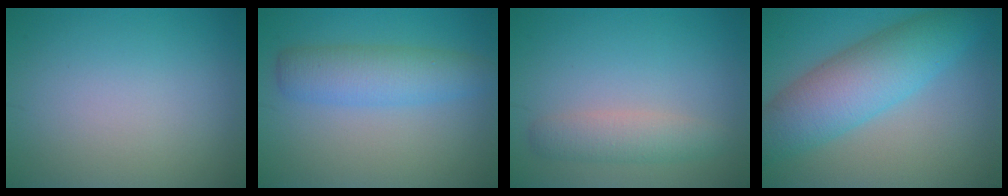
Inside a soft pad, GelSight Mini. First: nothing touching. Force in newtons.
{"total": 4.3, "press": 4.3, "slide": 0.1}
{"total": 2.7, "press": 2.7, "slide": 0.1}
{"total": 7.7, "press": 7.7, "slide": 0.1}